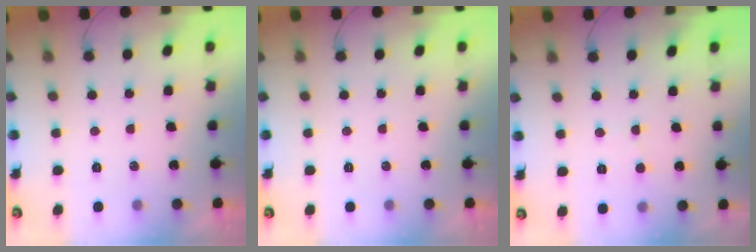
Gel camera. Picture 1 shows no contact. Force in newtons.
{"total": 0.0}
{"total": 2.1, "press": 2.1, "slide": 0.2}